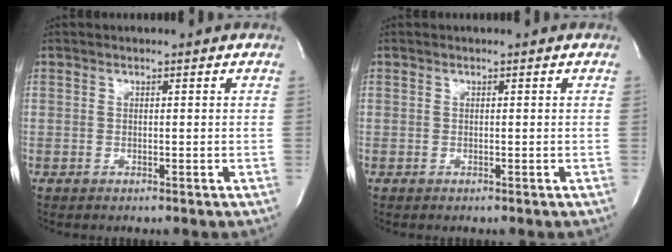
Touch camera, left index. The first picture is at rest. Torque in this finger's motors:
{"motor_torque": [0.00, 0.00, 0.00, 0.00]}